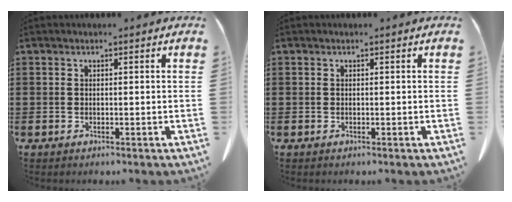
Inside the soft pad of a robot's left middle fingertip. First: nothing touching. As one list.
[{"total": 0.0}]